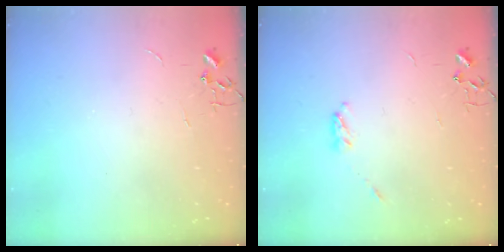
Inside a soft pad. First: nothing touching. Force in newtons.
{"total": 3.3, "press": 3.3, "slide": 0.5}